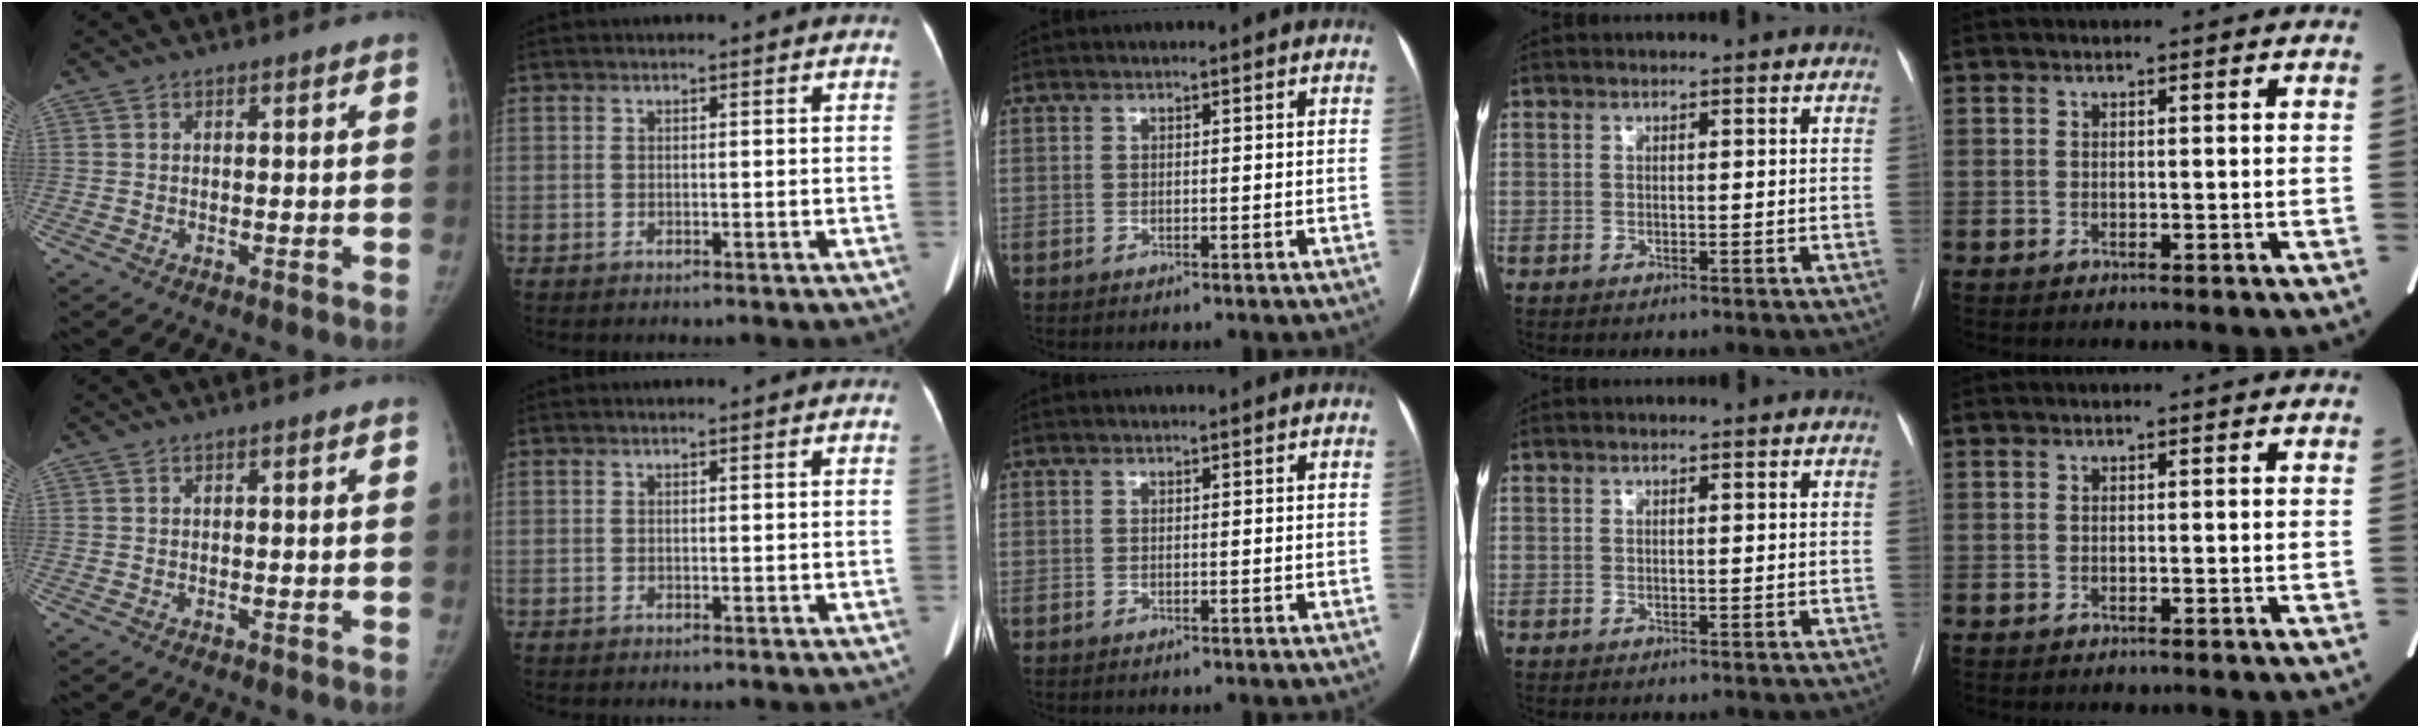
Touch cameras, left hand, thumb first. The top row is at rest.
{}